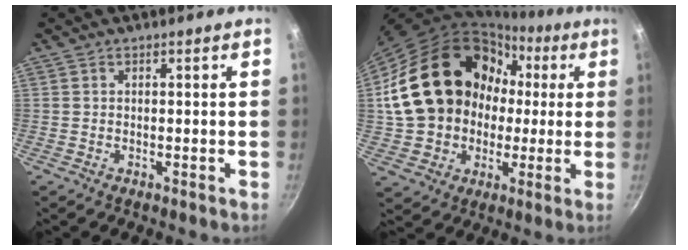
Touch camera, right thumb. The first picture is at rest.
{"total": 22.9, "force": [2.3, 18.5, 13.3], "torque": [-0.202, 0.052, 0.055]}